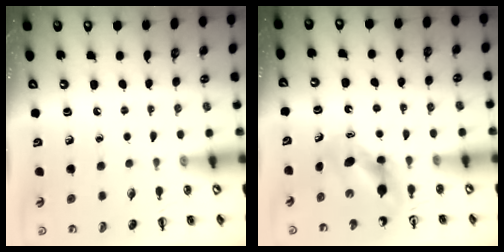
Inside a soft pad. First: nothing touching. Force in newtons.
{"total": 5.5, "press": 5.4, "slide": 0.6}